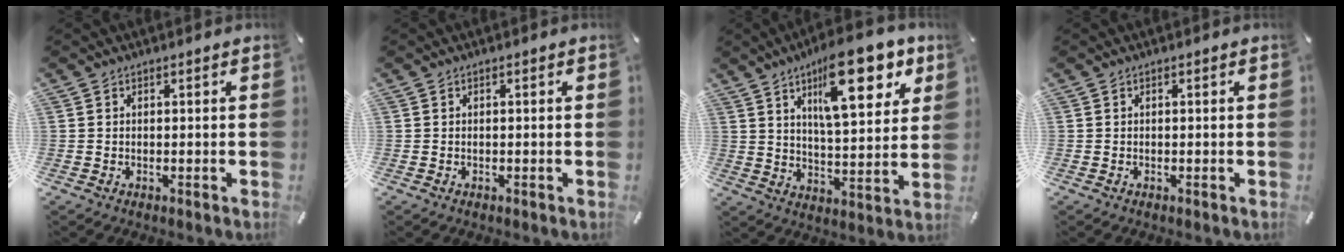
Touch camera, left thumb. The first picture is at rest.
{"total": 0.0}
{"total": 19.5, "force": [10.4, 7.5, 14.6], "torque": [-0.215, -0.046, 0.164]}
{"total": 0.0}